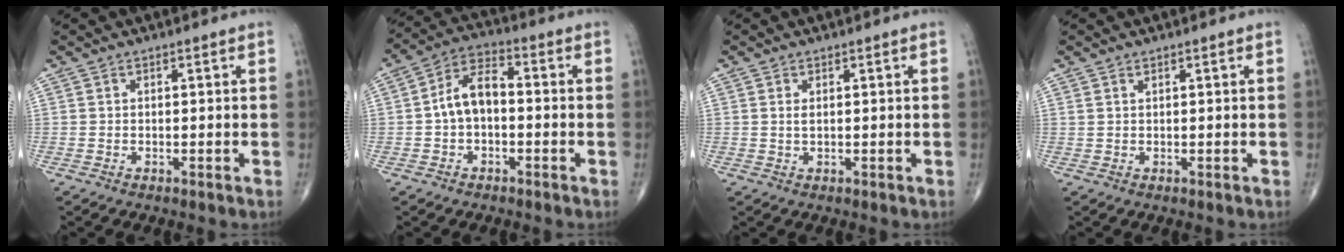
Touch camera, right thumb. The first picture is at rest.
{"total": 7.7, "force": [-0.5, 4.6, 6.2], "torque": [-0.107, 0.030, -0.021]}
{"total": 1.0, "force": [0.3, 0.4, 0.9], "torque": [-0.019, -0.003, 0.008]}
{"total": 0.6, "force": [0.5, 0.1, 0.3], "torque": [-0.007, -0.002, 0.011]}